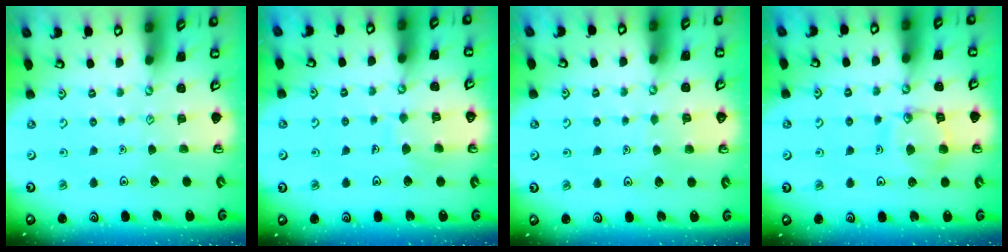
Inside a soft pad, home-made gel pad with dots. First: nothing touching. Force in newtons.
{"total": 6.1, "press": 6.1, "slide": 0.6}
{"total": 3.5, "press": 3.5, "slide": 0.2}
{"total": 13.3, "press": 13.2, "slide": 1.2}